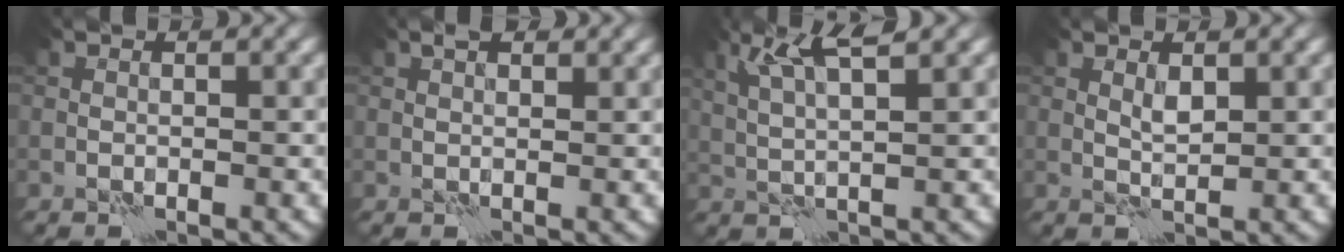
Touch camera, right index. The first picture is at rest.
{"total": 1.6, "force": [1.1, 0.7, 0.9], "torque": [-0.015, 0.005, 0.017]}
{"total": 4.6, "force": [2.5, 0.7, 3.8], "torque": [-0.077, 0.007, 0.052]}
{"total": 1.2, "force": [0.6, 0.4, 1.0], "torque": [-0.024, 0.001, 0.014]}